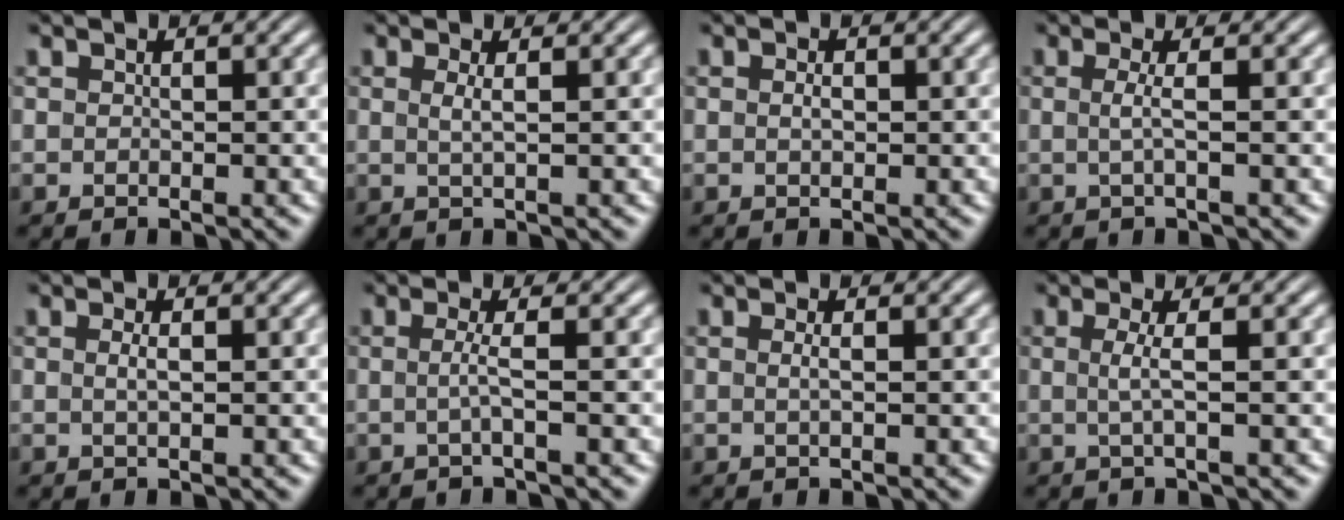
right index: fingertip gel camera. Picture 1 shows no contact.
{"total": 1.3, "force": [0.2, -0.3, 1.3], "torque": [-0.028, -0.010, 0.010]}
{"total": 0.7, "force": [-0.1, 0.3, 0.6], "torque": [-0.015, -0.006, 0.002]}
{"total": 1.7, "force": [-0.2, -0.3, 1.6], "torque": [-0.036, -0.003, 0.000]}
{"total": 1.0, "force": [-0.1, -0.1, 1.0], "torque": [-0.022, -0.007, 0.003]}
{"total": 1.7, "force": [-0.6, -0.6, 1.5], "torque": [-0.032, -0.003, -0.008]}
{"total": 0.8, "force": [-0.1, -0.2, 0.8], "torque": [-0.019, -0.007, 0.001]}
{"total": 1.9, "force": [0.0, -0.4, 1.9], "torque": [-0.039, -0.002, 0.004]}